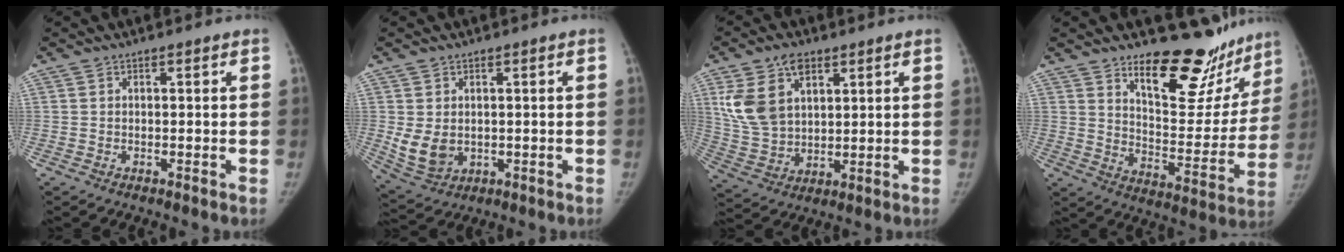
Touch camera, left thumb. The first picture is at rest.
{"total": 6.2, "force": [0.1, 4.8, 3.9], "torque": [-0.063, -0.018, 0.022]}
{"total": 12.3, "force": [5.4, 7.8, 7.8], "torque": [-0.133, -0.014, 0.117]}
{"total": 20.1, "force": [15.6, 8.1, 9.7], "torque": [-0.070, -0.126, 0.223]}